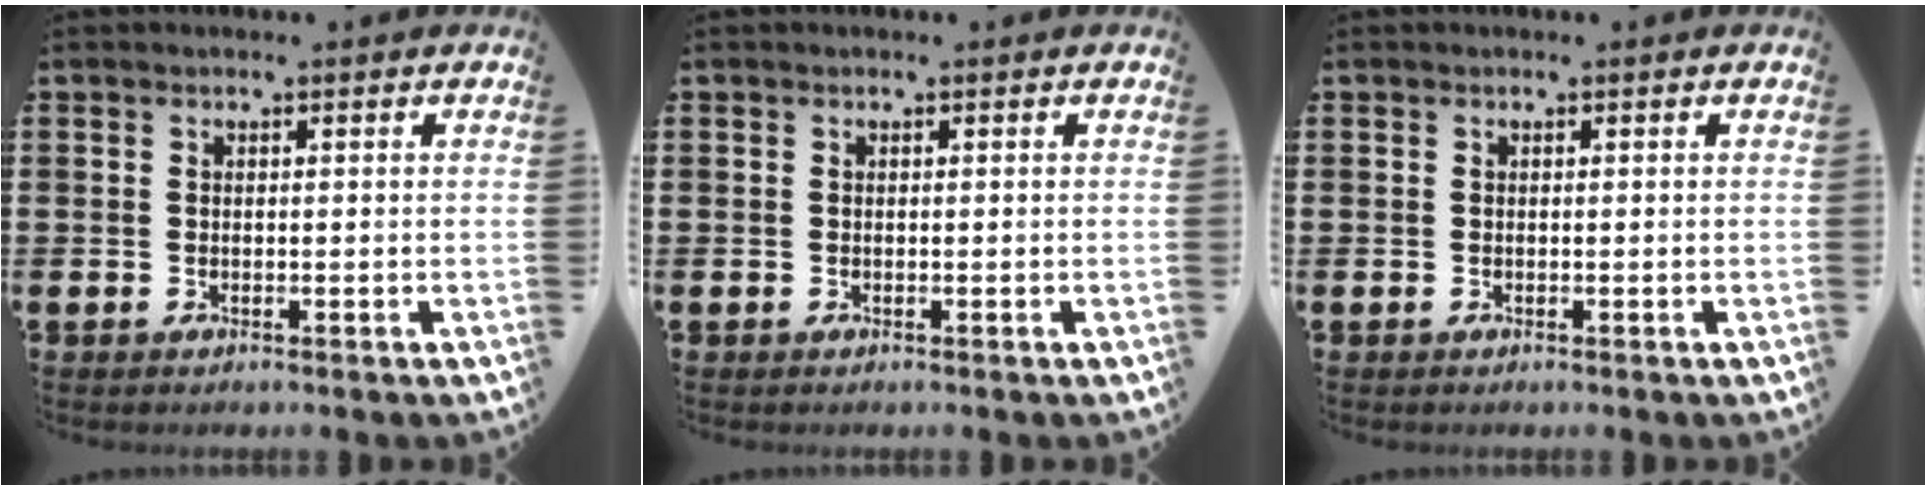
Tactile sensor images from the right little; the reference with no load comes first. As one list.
[{"total": 0.0}, {"total": 0.0}]